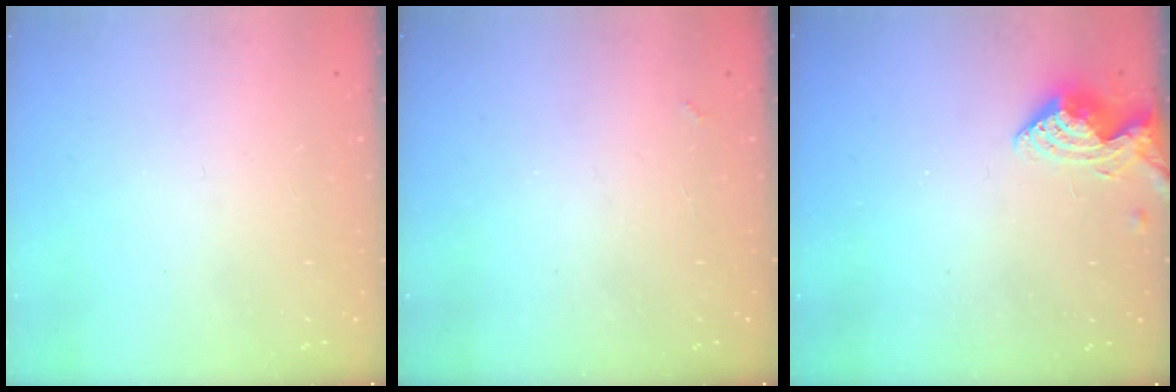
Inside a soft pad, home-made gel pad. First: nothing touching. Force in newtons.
{"total": 1.4, "press": 1.3, "slide": 0.4}
{"total": 8.2, "press": 8.1, "slide": 0.3}